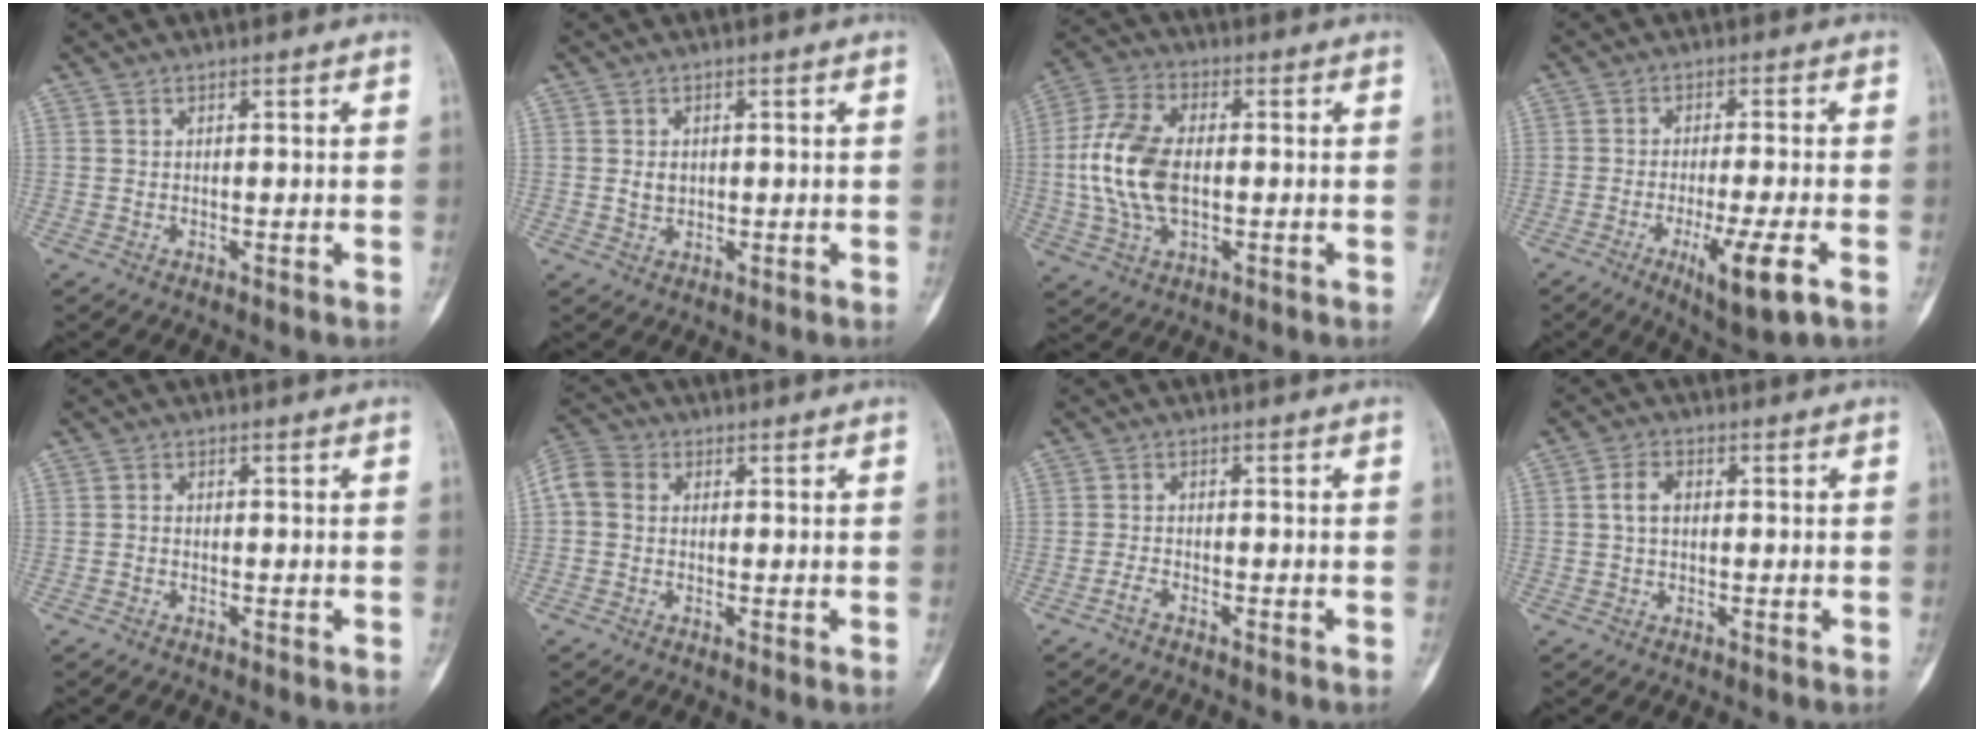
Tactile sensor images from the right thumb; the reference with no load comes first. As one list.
[{"total": 2.3, "force": [0.3, 1.8, 1.3], "torque": [-0.011, 0.001, 0.009]}, {"total": 13.3, "force": [-0.4, 7.7, 10.9], "torque": [-0.226, 0.013, -0.011]}, {"total": 9.5, "force": [-3.8, 1.4, 8.6], "torque": [-0.151, -0.009, -0.057]}, {"total": 0.7, "force": [-0.4, 0.5, 0.3], "torque": [-0.004, 0.002, -0.013]}, {"total": 6.7, "force": [0.6, 5.6, 3.7], "torque": [-0.076, 0.021, 0.003]}, {"total": 1.5, "force": [-1.2, 0.4, 0.8], "torque": [-0.024, 0.006, -0.026]}, {"total": 3.3, "force": [0.2, 2.3, 2.3], "torque": [-0.042, 0.011, 0.000]}]